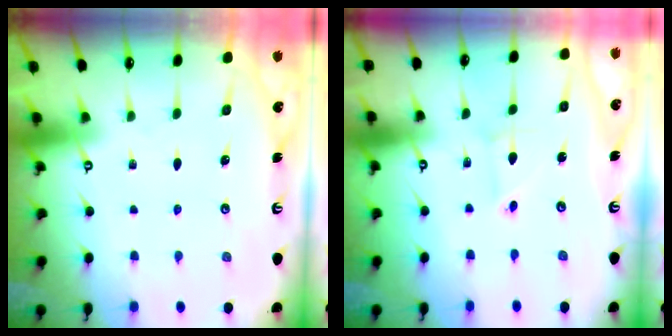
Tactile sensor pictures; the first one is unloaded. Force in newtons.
{"total": 2.1, "press": 2.1, "slide": 0.1}